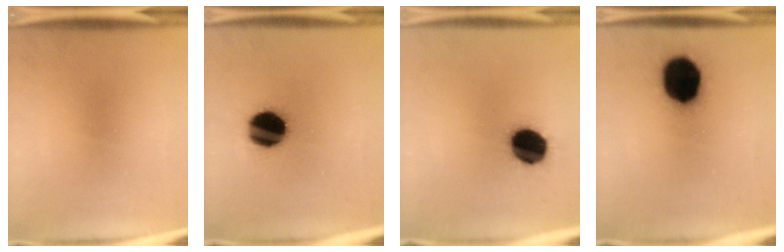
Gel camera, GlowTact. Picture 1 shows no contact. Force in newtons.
{"total": 16.2}
{"total": 13.4}
{"total": 17.2}